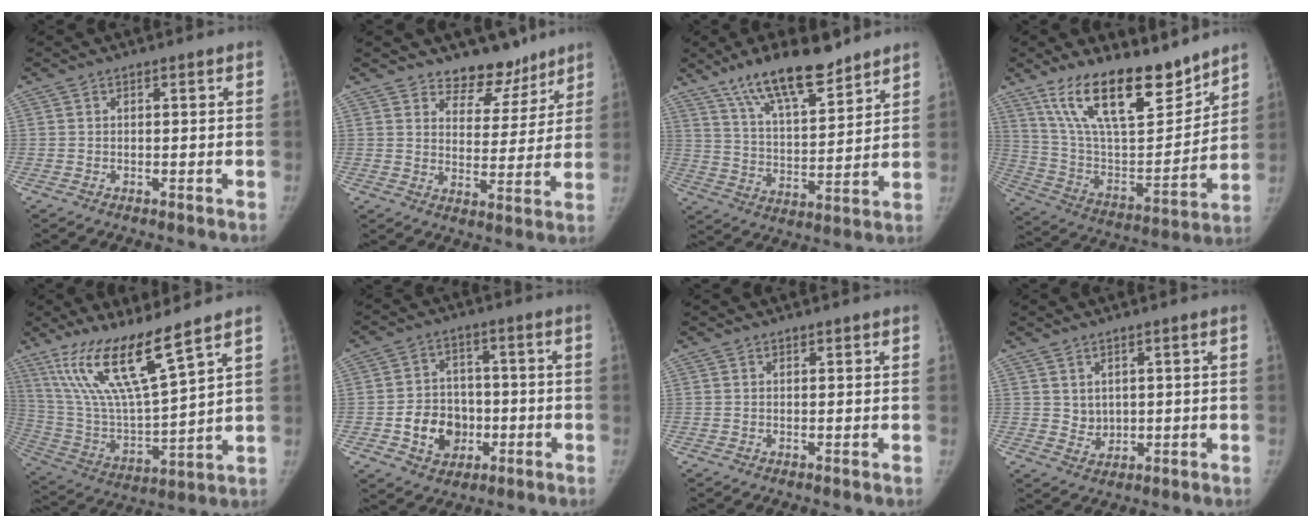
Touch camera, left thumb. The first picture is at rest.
{"total": 8.9, "force": [7.4, 4.7, 1.8], "torque": [0.017, -0.056, 0.116]}
{"total": 15.7, "force": [11.5, 4.8, 9.6], "torque": [-0.140, -0.061, 0.206]}
{"total": 23.2, "force": [16.5, 8.6, 13.7], "torque": [-0.196, -0.078, 0.293]}
{"total": 17.6, "force": [11.8, 2.4, 12.8], "torque": [-0.236, -0.063, 0.237]}
{"total": 10.0, "force": [-2.5, 8.3, 5.0], "torque": [-0.044, 0.018, -0.038]}
{"total": 0.6, "force": [0.6, 0.3, 0.2], "torque": [-0.003, -0.005, 0.009]}
{"total": 3.1, "force": [1.3, 2.5, 1.3], "torque": [-0.012, -0.014, 0.034]}